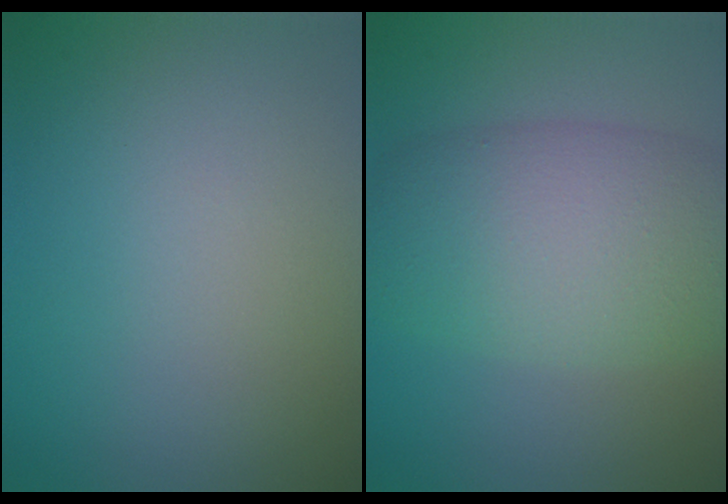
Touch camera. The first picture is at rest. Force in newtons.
{"total": 8.0, "press": 8.0, "slide": 0.7}